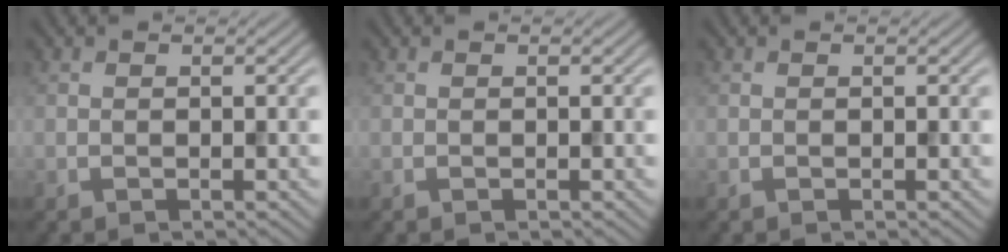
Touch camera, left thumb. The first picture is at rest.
{"total": 0.0}
{"total": 0.0}